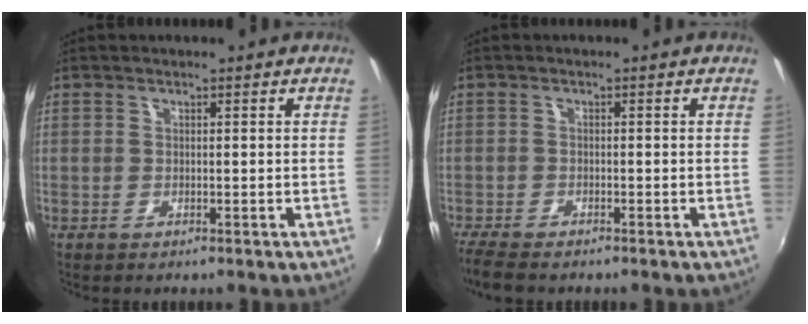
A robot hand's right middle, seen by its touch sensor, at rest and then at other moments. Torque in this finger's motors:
{"motor_torque": [0.23, -0.23, 0.05, 0.01]}